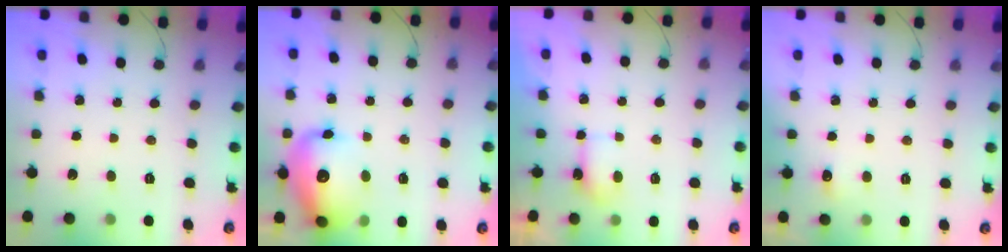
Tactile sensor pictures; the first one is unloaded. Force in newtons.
{"total": 15.7, "press": 15.4, "slide": 3.4}
{"total": 4.2, "press": 4.0, "slide": 1.1}
{"total": 3.9, "press": 3.7, "slide": 1.3}